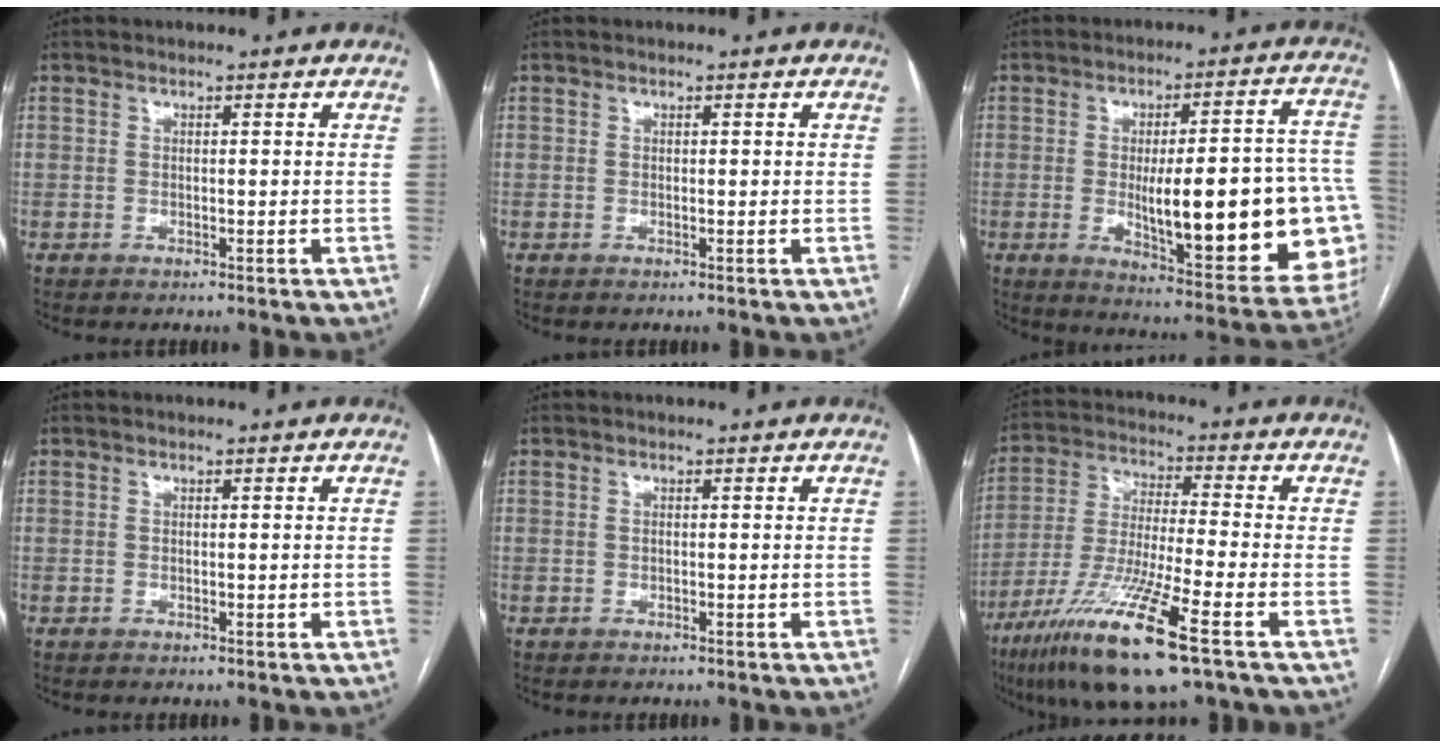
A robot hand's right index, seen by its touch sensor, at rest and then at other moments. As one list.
[{"total": 0.0}, {"total": 25.9, "force": [-3.7, 5.7, 25.0], "torque": [-0.252, 0.011, -0.029]}, {"total": 0.0}, {"total": 0.0}, {"total": 16.0, "force": [-8.8, 0.3, 13.4], "torque": [-0.285, -0.043, -0.163]}]